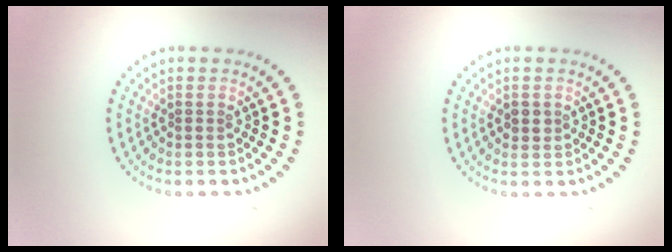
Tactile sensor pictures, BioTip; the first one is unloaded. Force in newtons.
{"total": 1.2, "press": 1.2, "slide": 0.3}